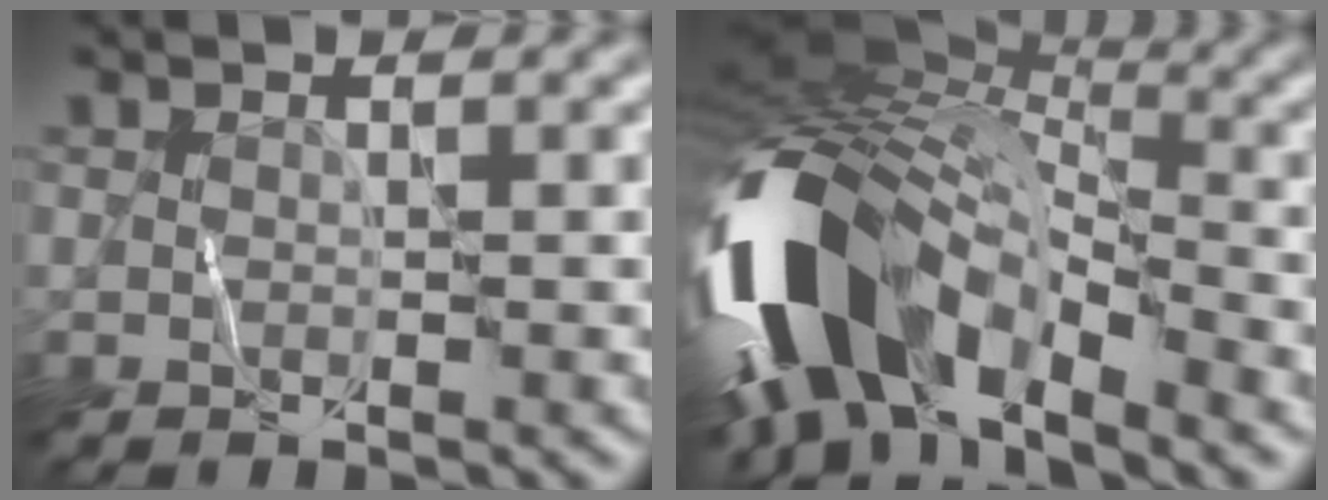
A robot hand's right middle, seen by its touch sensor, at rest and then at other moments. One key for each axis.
{"total": 13.5, "fx": -5.8, "fy": 7.3, "fz": 9.7, "tx": -0.195, "ty": 0.003, "tz": -0.113}